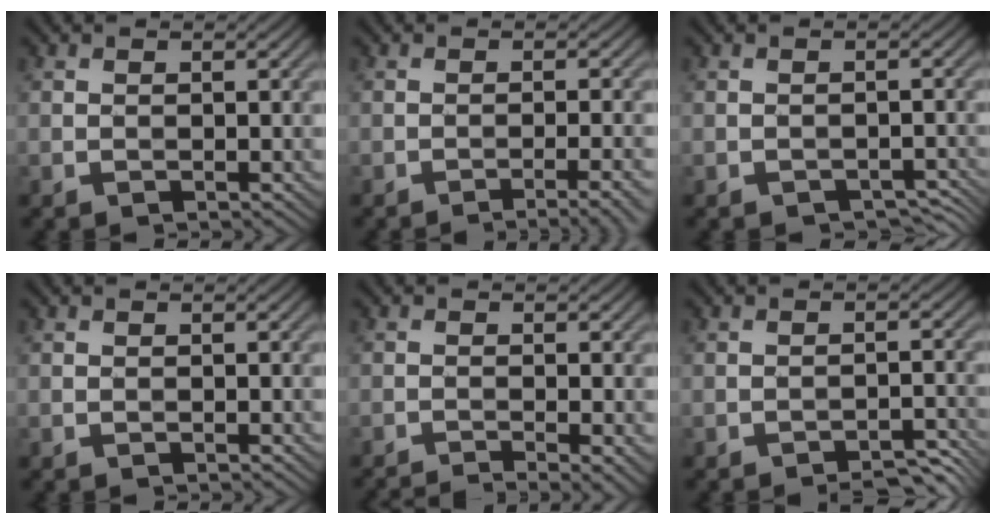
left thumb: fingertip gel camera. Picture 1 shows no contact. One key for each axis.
{"total": 2.7, "fx": -1.6, "fy": 0.0, "fz": 2.2, "tx": -0.028, "ty": 0.011, "tz": -0.036}
{"total": 1.3, "fx": -1.2, "fy": 0.4, "fz": 0.4, "tx": -0.010, "ty": -0.004, "tz": -0.016}
{"total": 0.0}
{"total": 3.4, "fx": -1.9, "fy": 0.2, "fz": 2.8, "tx": -0.046, "ty": -0.002, "tz": -0.034}
{"total": 2.9, "fx": -2.8, "fy": 0.2, "fz": 0.8, "tx": -0.014, "ty": 0.008, "tz": -0.040}